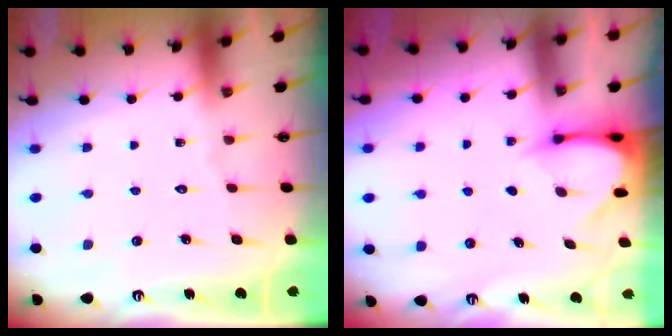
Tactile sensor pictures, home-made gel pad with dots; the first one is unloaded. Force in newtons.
{"total": 3.6, "press": 3.6, "slide": 0.3}